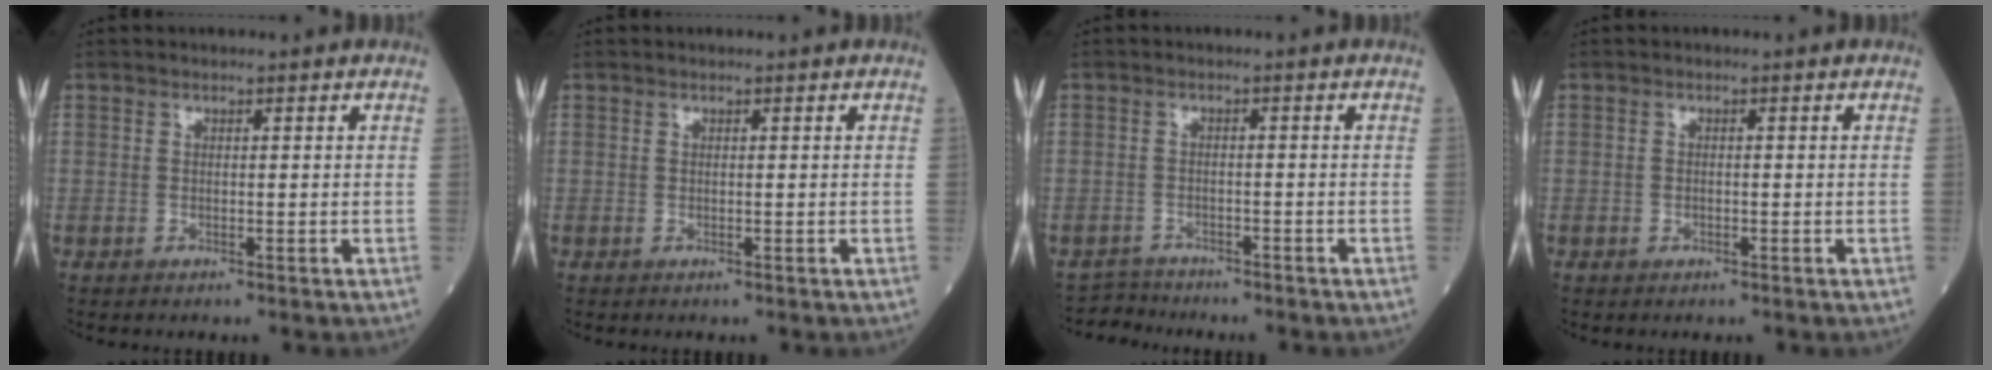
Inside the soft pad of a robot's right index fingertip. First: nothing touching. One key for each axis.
{"total": 0.0}
{"total": 3.9, "fx": -3.5, "fy": 1.5, "fz": -0.9, "tx": 0.012, "ty": -0.005, "tz": -0.062}
{"total": 1.1, "fx": -0.4, "fy": 0.9, "fz": 0.6, "tx": -0.022, "ty": 0.006, "tz": -0.005}